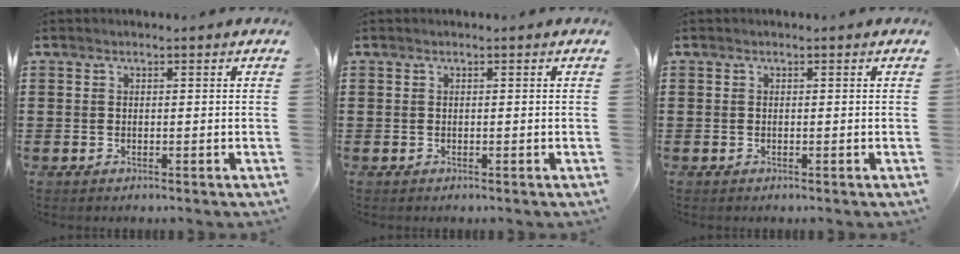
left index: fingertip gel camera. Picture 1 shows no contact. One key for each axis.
{"total": 0.0}
{"total": 0.0}